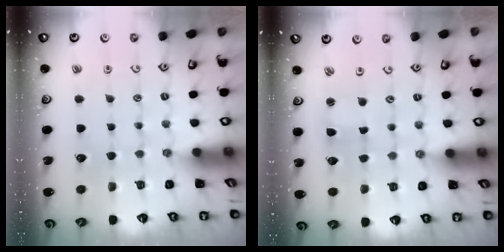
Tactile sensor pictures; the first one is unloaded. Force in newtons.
{"total": 2.1, "press": 2.0, "slide": 0.3}